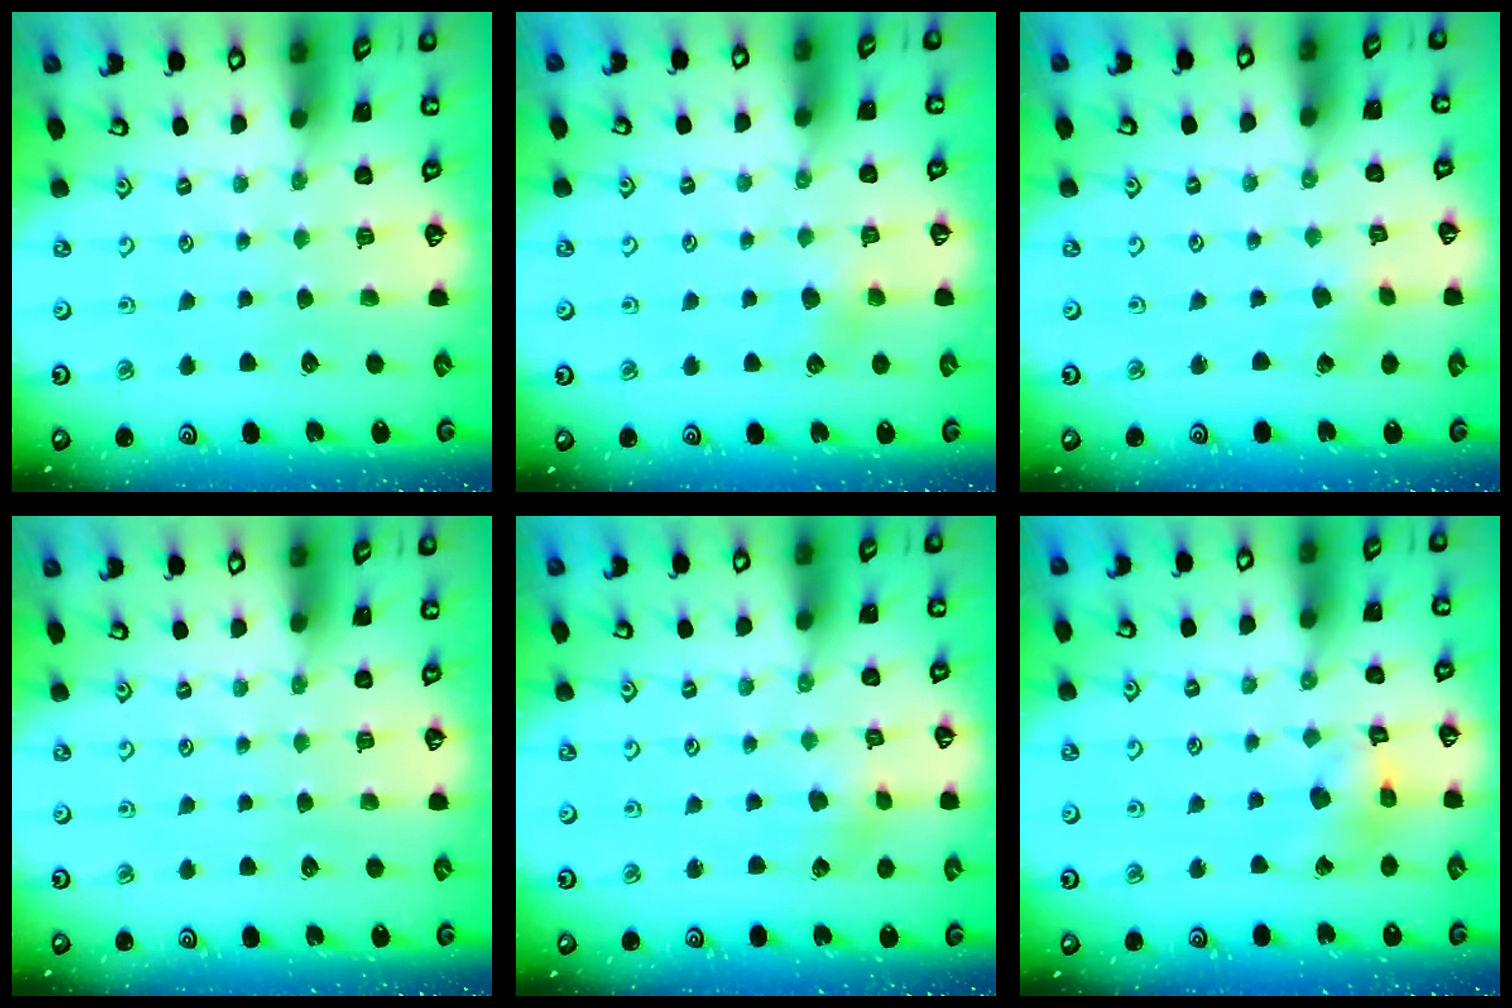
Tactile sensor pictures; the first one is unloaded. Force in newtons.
{"total": 4.5, "press": 4.5, "slide": 0.5}
{"total": 1.9, "press": 1.9, "slide": 0.2}
{"total": 0.0}
{"total": 1.7, "press": 1.7, "slide": 0.3}
{"total": 9.6, "press": 9.5, "slide": 1.1}